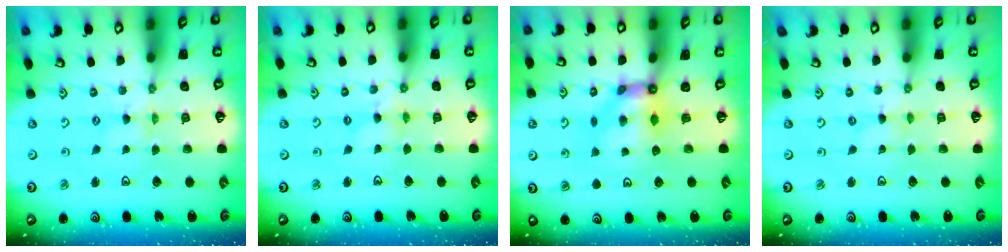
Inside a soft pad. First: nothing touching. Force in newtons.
{"total": 2.5, "press": 2.5, "slide": 0.2}
{"total": 7.2, "press": 7.2, "slide": 0.3}
{"total": 0.0}